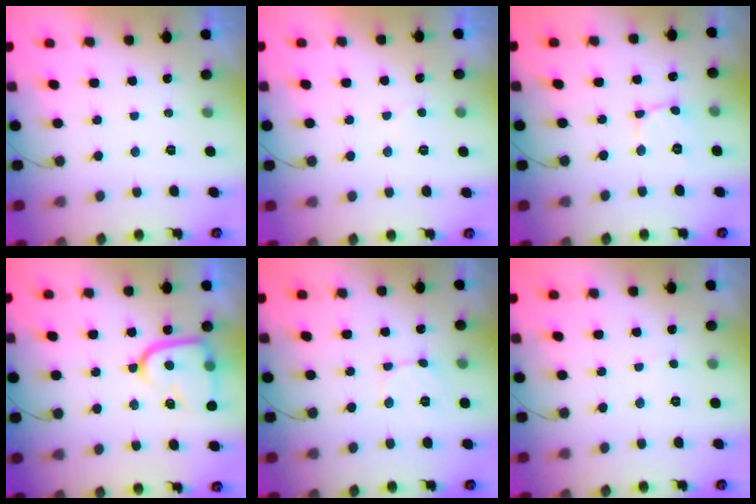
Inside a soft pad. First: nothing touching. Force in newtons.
{"total": 3.5, "press": 3.5, "slide": 0.4}
{"total": 2.1, "press": 2.1, "slide": 0.2}
{"total": 16.2, "press": 16.1, "slide": 1.5}
{"total": 5.5, "press": 5.5, "slide": 0.4}
{"total": 2.2, "press": 2.2, "slide": 0.2}